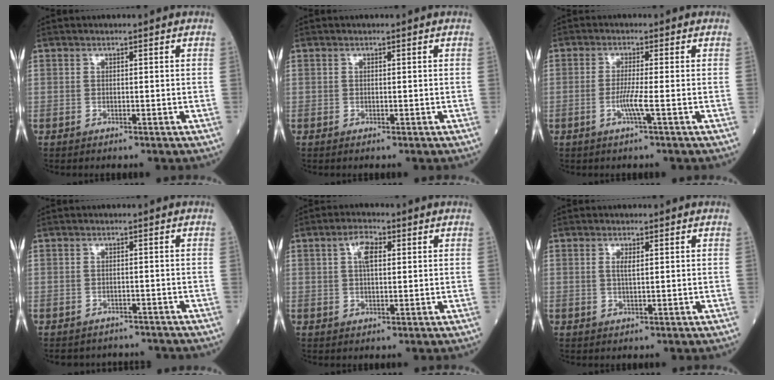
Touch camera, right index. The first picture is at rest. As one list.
[{"total": 0.0}, {"total": 3.7, "force": [-0.8, -0.4, 3.6], "torque": [-0.078, -0.007, -0.019]}, {"total": 4.6, "force": [-4.0, 2.1, -0.5], "torque": [0.008, 0.010, -0.052]}, {"total": 4.0, "force": [1.3, 1.5, 3.5], "torque": [-0.066, 0.009, 0.021]}, {"total": 0.8, "force": [0.2, 0.1, 0.8], "torque": [-0.020, 0.000, 0.003]}]